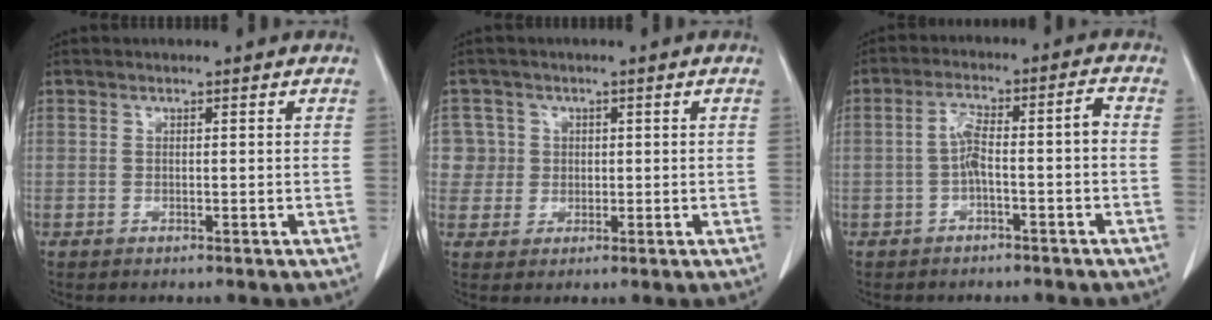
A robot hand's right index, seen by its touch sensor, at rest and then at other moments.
{"total": 4.4, "force": [0.7, 4.4, -0.3], "torque": [0.024, 0.013, 0.015]}
{"total": 5.7, "force": [-1.4, 0.9, 5.5], "torque": [-0.105, 0.029, -0.023]}